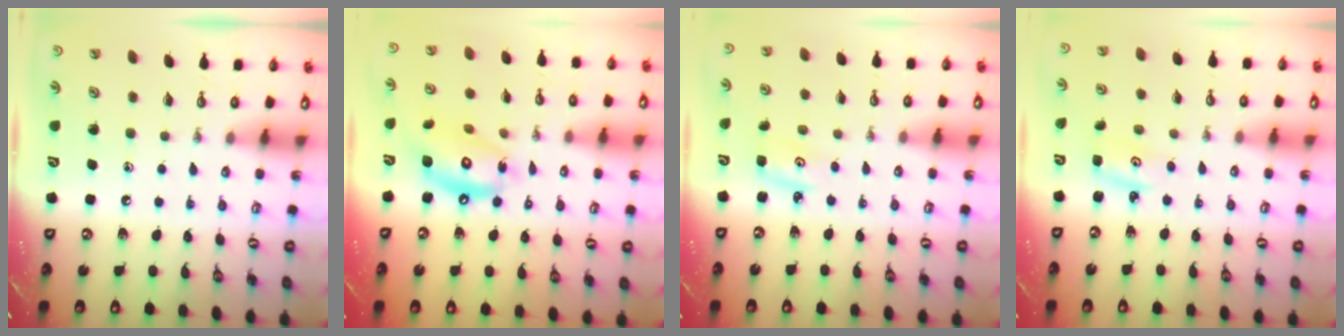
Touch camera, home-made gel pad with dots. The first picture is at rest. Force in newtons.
{"total": 12.8, "press": 12.7, "slide": 0.9}
{"total": 2.9, "press": 2.9, "slide": 0.2}
{"total": 3.0, "press": 3.0, "slide": 0.3}